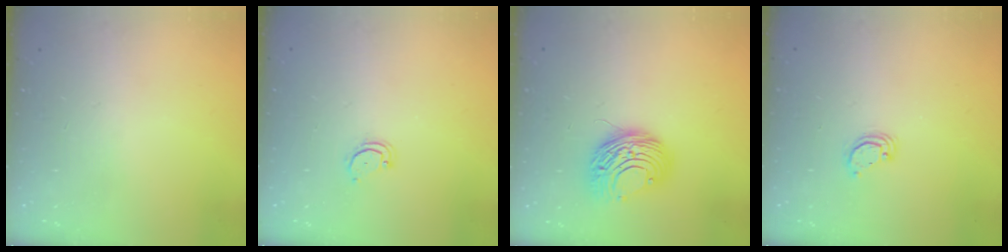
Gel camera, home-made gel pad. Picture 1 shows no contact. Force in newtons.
{"total": 3.4, "press": 3.4, "slide": 0.2}
{"total": 10.0, "press": 10.0, "slide": 0.9}
{"total": 3.3, "press": 3.3, "slide": 0.2}